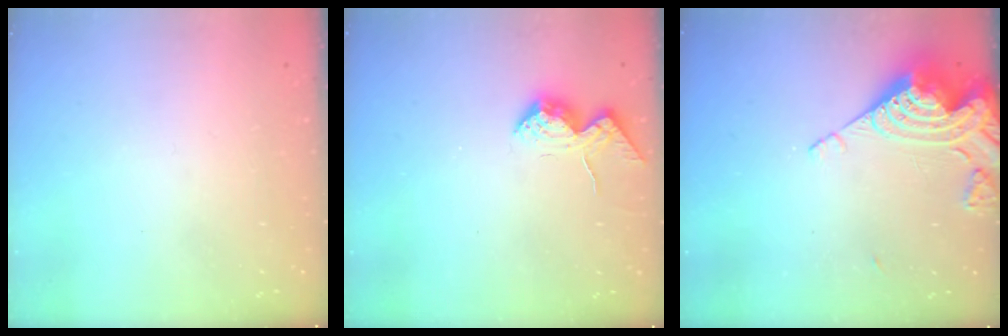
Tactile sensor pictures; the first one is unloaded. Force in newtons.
{"total": 10.7, "press": 10.7, "slide": 1.4}
{"total": 14.8, "press": 14.7, "slide": 1.7}